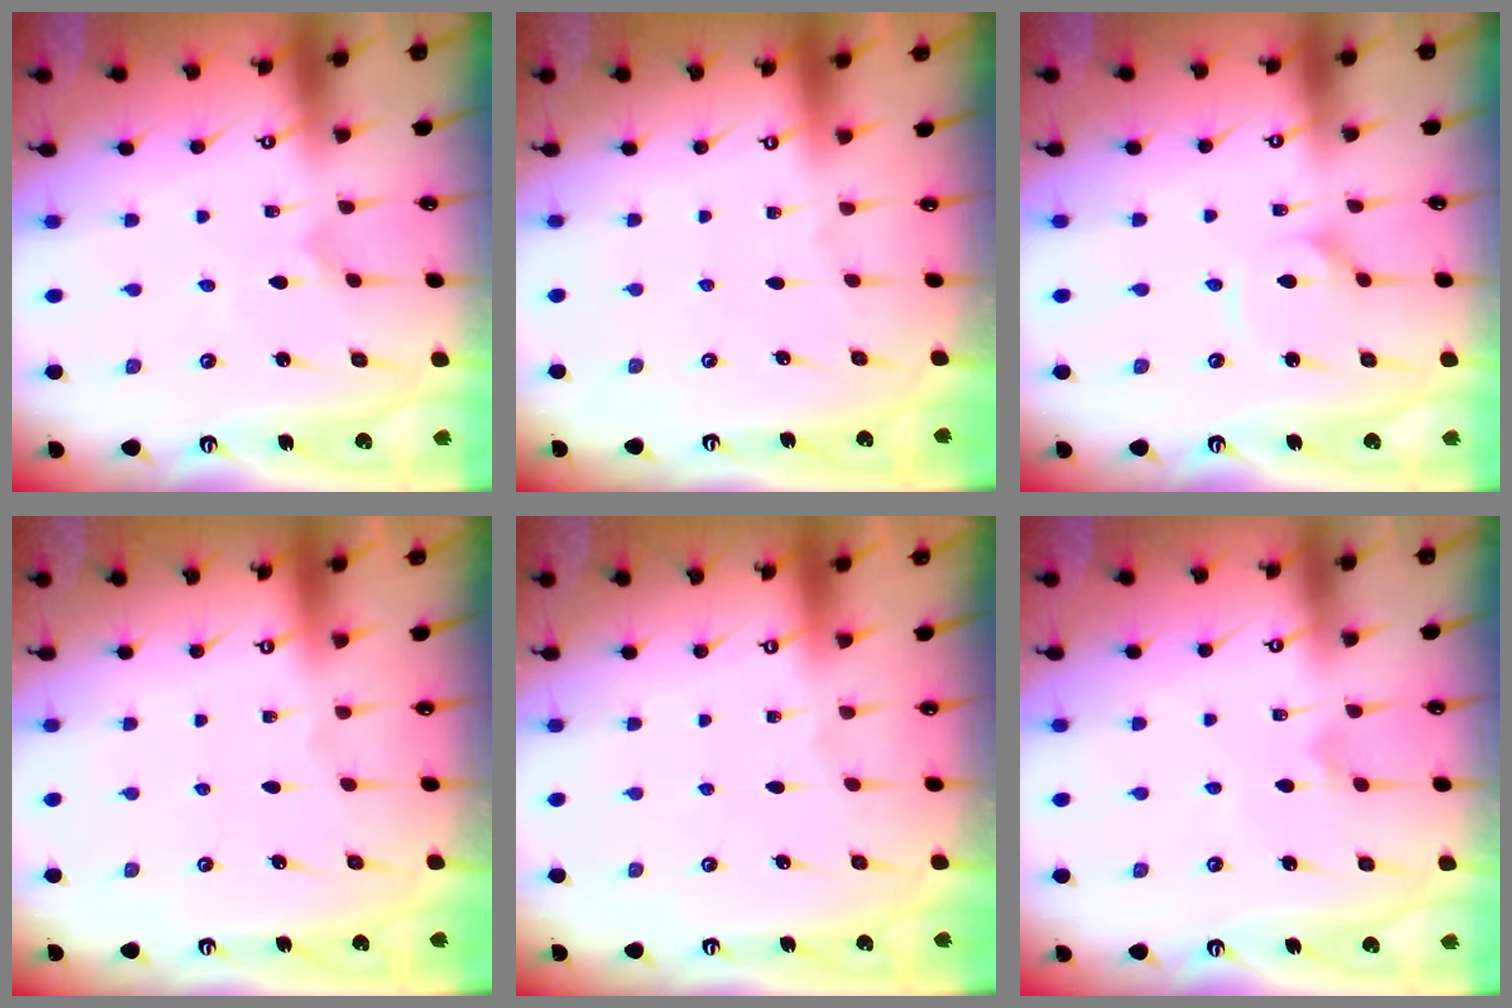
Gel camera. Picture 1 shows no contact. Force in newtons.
{"total": 0.0}
{"total": 3.5, "press": 3.5, "slide": 0.1}
{"total": 0.0}
{"total": 0.0}
{"total": 3.4, "press": 3.4, "slide": 0.4}